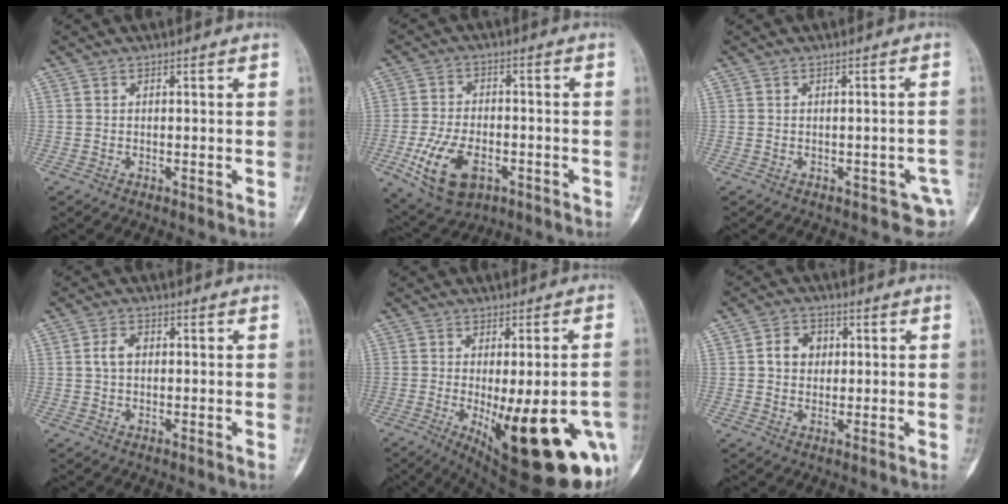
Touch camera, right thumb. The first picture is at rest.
{"total": 11.9, "force": [-4.5, 6.8, 8.7], "torque": [-0.161, 0.010, -0.069]}
{"total": 3.7, "force": [-1.7, 2.3, 2.3], "torque": [-0.007, 0.012, -0.019]}
{"total": 2.8, "force": [0.3, 1.8, 2.2], "torque": [-0.046, 0.009, 0.003]}
{"total": 23.8, "force": [-7.8, 7.7, 21.1], "torque": [-0.229, -0.018, -0.084]}
{"total": 5.1, "force": [0.8, 4.2, 2.8], "torque": [-0.026, 0.008, 0.010]}